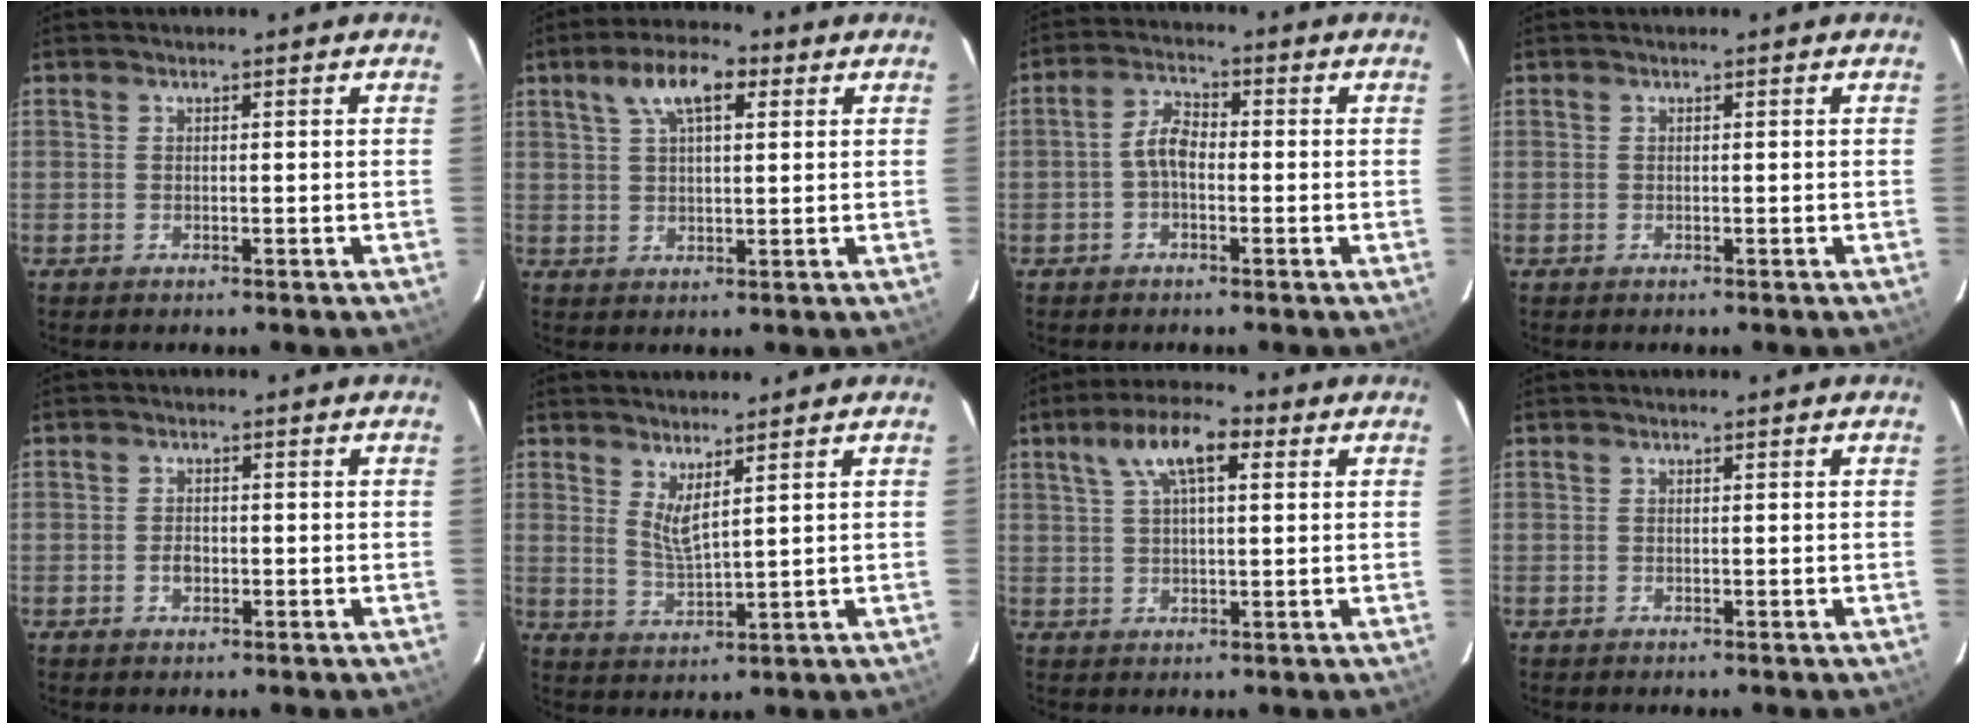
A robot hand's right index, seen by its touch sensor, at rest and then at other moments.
{"total": 8.0, "force": [3.7, 3.3, 6.3], "torque": [-0.118, 0.023, 0.064]}
{"total": 4.2, "force": [-0.9, 2.4, 3.4], "torque": [-0.068, 0.016, -0.018]}
{"total": 0.0}
{"total": 2.0, "force": [-0.6, 1.6, 1.2], "torque": [-0.021, 0.003, -0.010]}
{"total": 4.2, "force": [3.0, 0.3, 3.0], "torque": [-0.057, -0.015, 0.053]}
{"total": 9.1, "force": [4.0, 3.4, 7.5], "torque": [-0.140, 0.026, 0.068]}
{"total": 0.0}